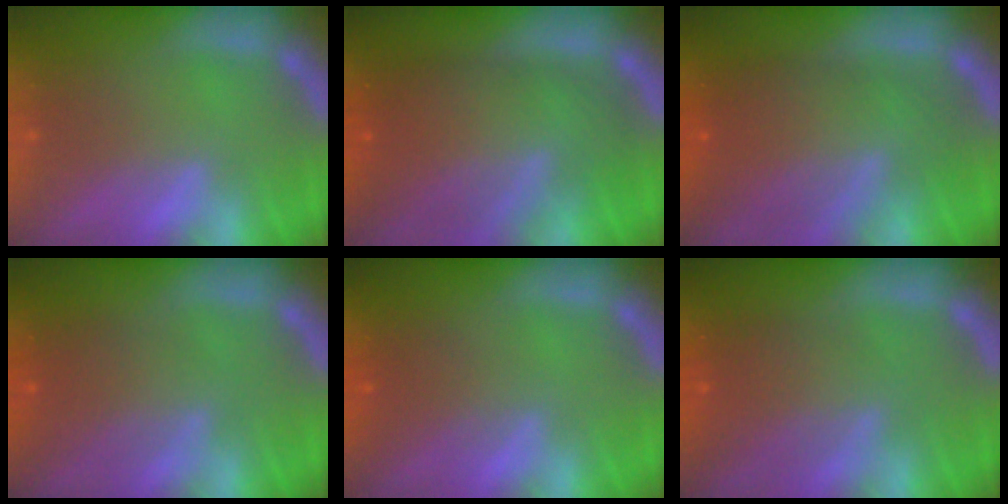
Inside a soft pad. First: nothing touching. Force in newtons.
{"total": 9.5}
{"total": 8.5}
{"total": 4.6}
{"total": 2.5}
{"total": 5.0}